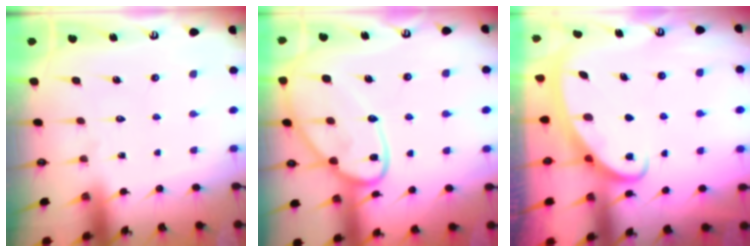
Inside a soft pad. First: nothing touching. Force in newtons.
{"total": 14.6, "press": 14.6, "slide": 1.1}
{"total": 2.5, "press": 2.5, "slide": 0.4}